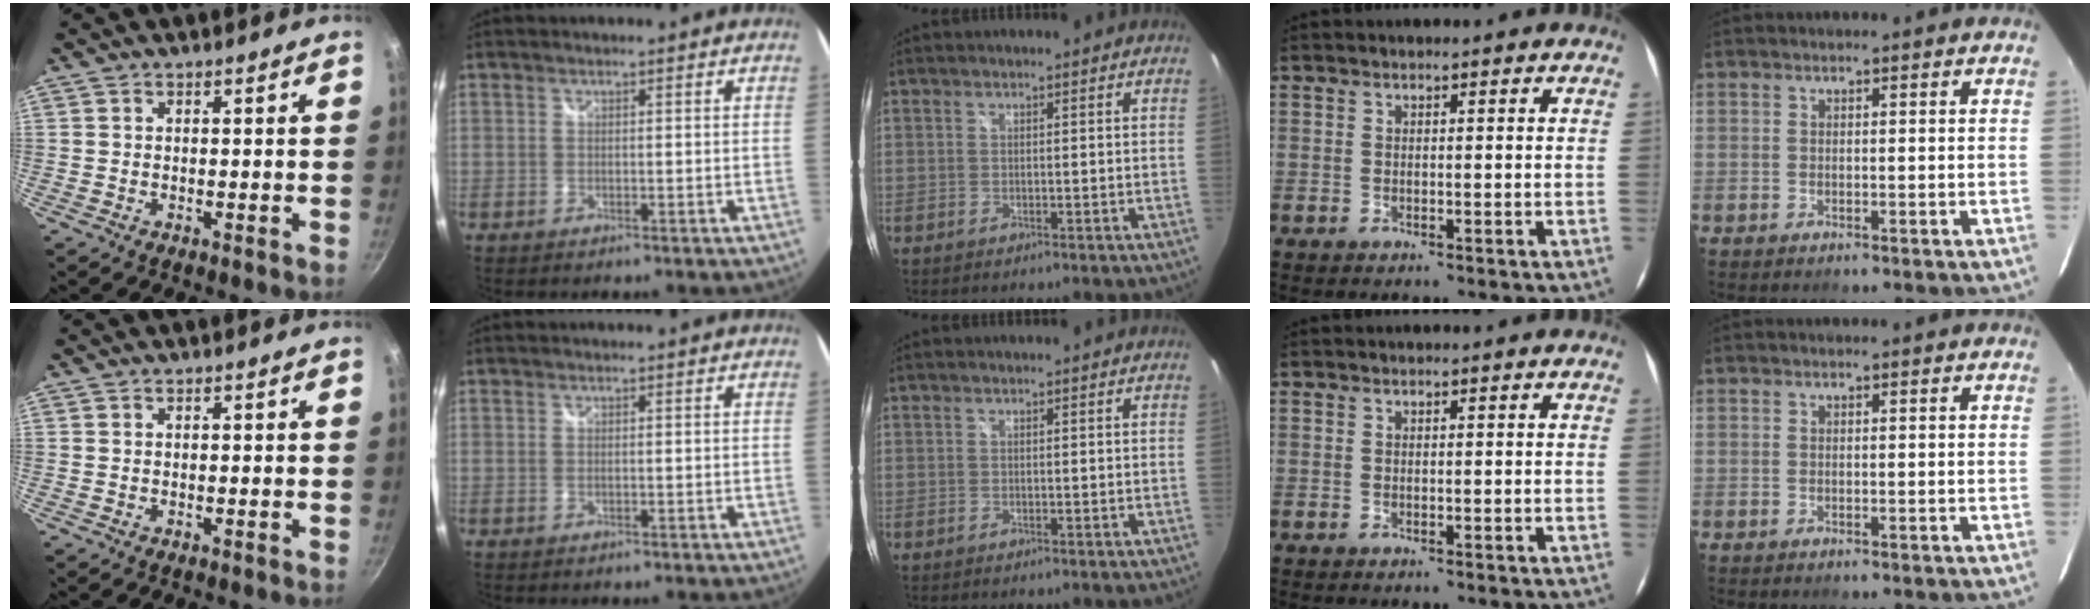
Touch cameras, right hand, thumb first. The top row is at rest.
{}